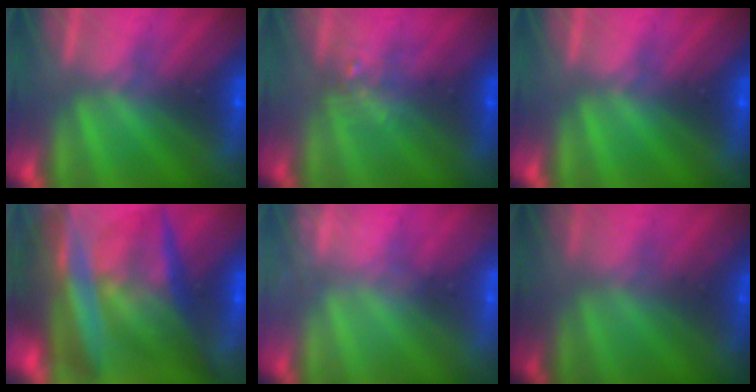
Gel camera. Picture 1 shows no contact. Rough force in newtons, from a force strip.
{"total": 2.3}
{"total": 0.0}
{"total": 7.8}
{"total": 2.5}
{"total": 1.8}